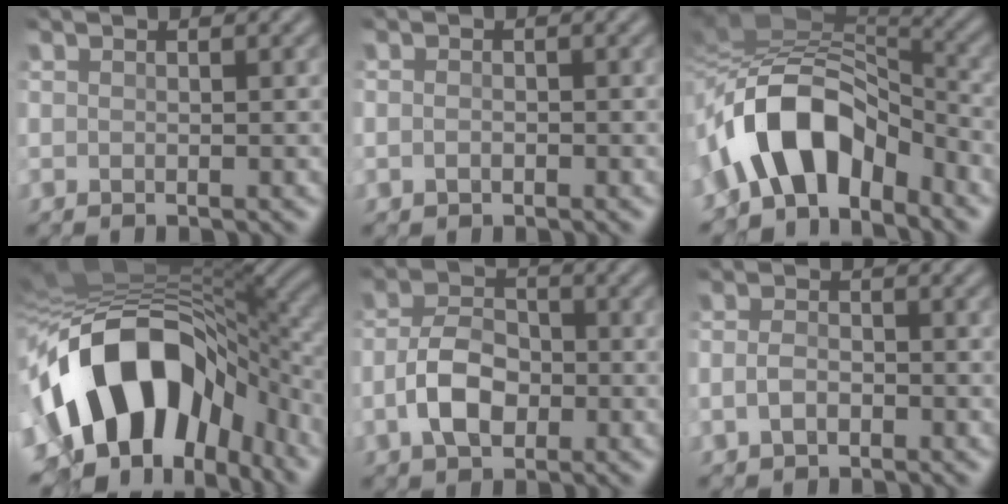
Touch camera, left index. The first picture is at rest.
{"total": 0.7, "force": [-0.3, 0.5, 0.4], "torque": [-0.007, 0.002, -0.008]}
{"total": 9.7, "force": [-3.9, 5.3, 7.1], "torque": [-0.115, 0.021, -0.068]}
{"total": 15.6, "force": [-5.1, 9.7, 11.0], "torque": [-0.182, -0.002, -0.083]}
{"total": 4.8, "force": [-1.4, 2.9, 3.5], "torque": [-0.070, 0.008, -0.028]}
{"total": 1.7, "force": [-0.7, 1.0, 1.2], "torque": [-0.026, 0.006, -0.017]}